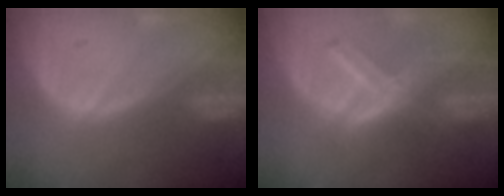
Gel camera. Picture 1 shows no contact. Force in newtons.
{"total": 7.2, "press": 6.4, "slide": 3.4}